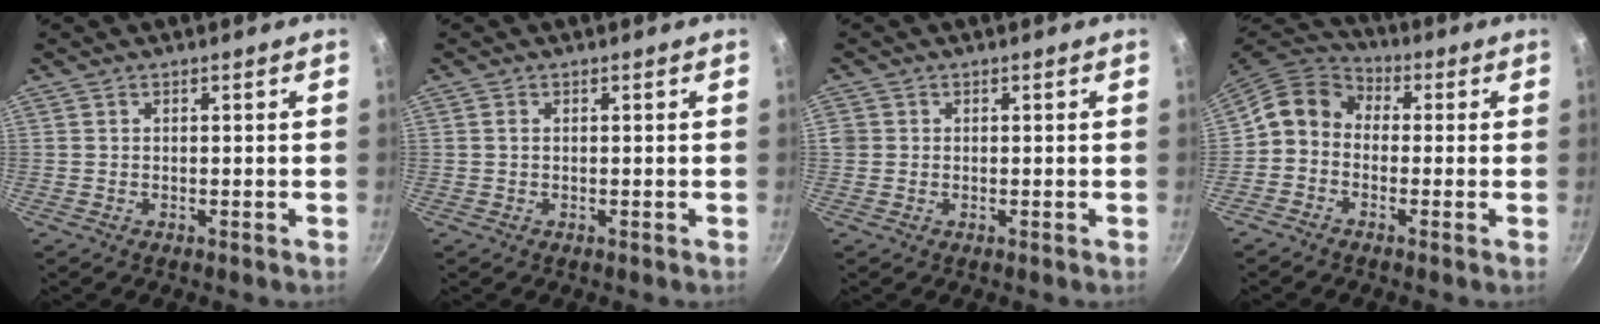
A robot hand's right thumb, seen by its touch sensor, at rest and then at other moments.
{"total": 0.6, "force": [0.1, 0.4, 0.5], "torque": [-0.010, 0.002, 0.001]}
{"total": 1.6, "force": [0.1, 1.5, 0.5], "torque": [-0.004, 0.004, -0.002]}
{"total": 8.4, "force": [-1.0, 6.9, 4.8], "torque": [-0.075, 0.038, -0.046]}